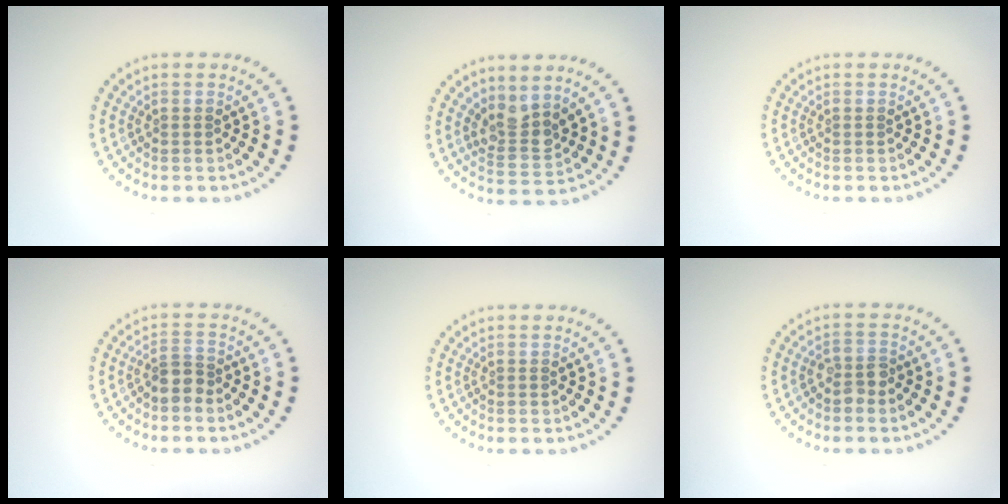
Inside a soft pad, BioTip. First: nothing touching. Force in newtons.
{"total": 2.8, "press": 2.4, "slide": 1.6}
{"total": 0.0}
{"total": 2.0, "press": 1.6, "slide": 1.2}
{"total": 0.0}
{"total": 1.7, "press": 1.6, "slide": 0.6}